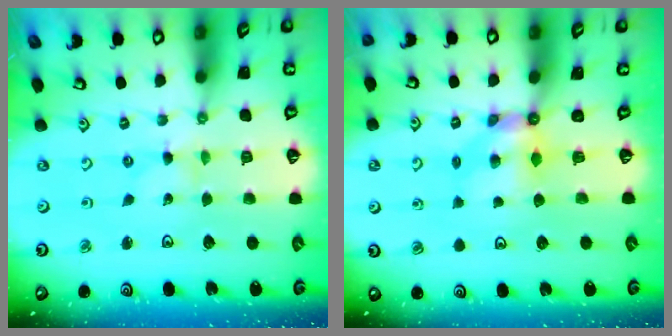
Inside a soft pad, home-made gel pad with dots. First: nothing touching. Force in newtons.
{"total": 5.5, "press": 5.5, "slide": 0.3}